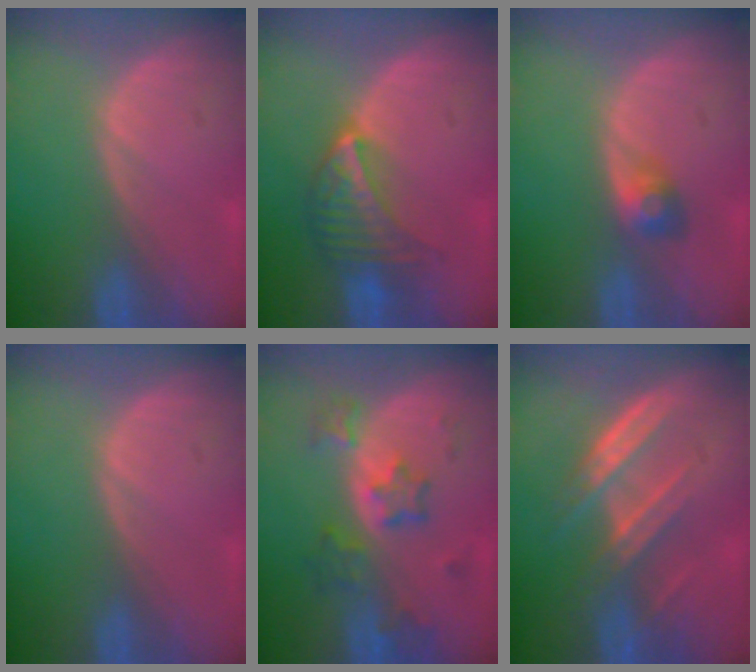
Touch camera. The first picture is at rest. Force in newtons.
{"total": 7.1, "press": 6.3, "slide": 3.3}
{"total": 3.0, "press": 2.6, "slide": 1.4}
{"total": 0.0}
{"total": 6.0, "press": 6.0, "slide": 0.4}
{"total": 7.1, "press": 6.5, "slide": 2.8}